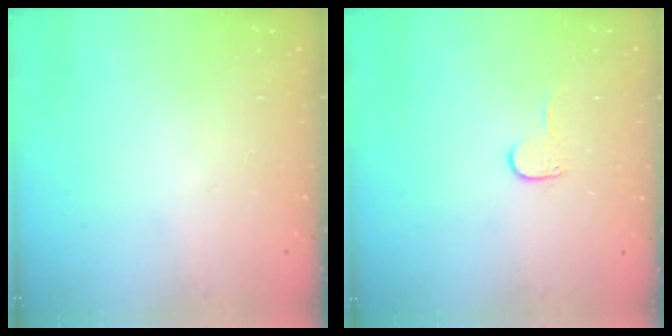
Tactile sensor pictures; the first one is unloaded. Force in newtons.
{"total": 3.8, "press": 3.8, "slide": 0.4}